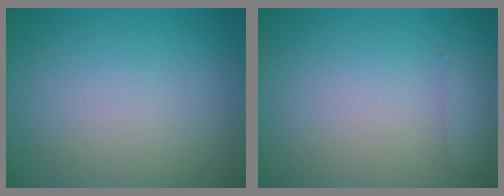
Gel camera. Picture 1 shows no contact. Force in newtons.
{"total": 1.3, "press": 1.3, "slide": 0.1}